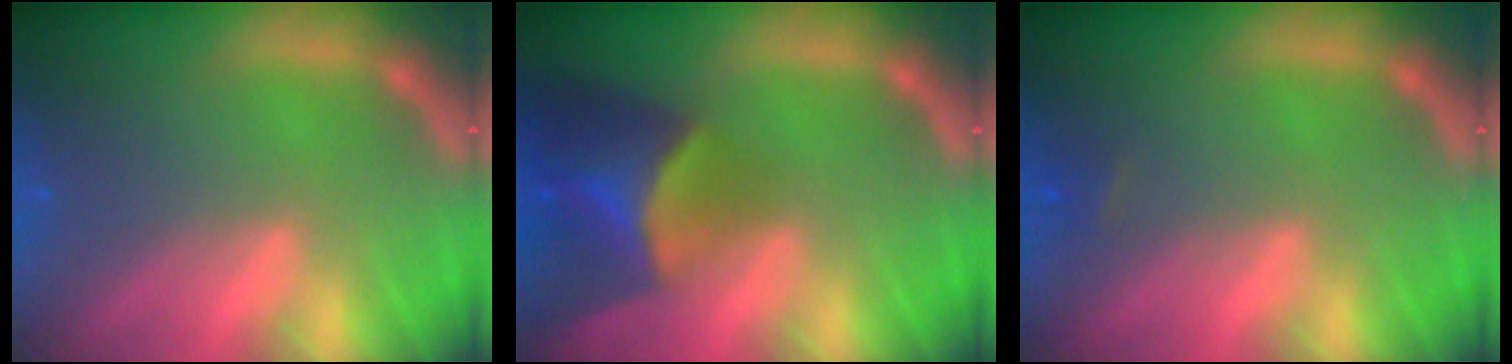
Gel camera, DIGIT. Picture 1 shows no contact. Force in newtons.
{"total": 7.9}
{"total": 0.9}